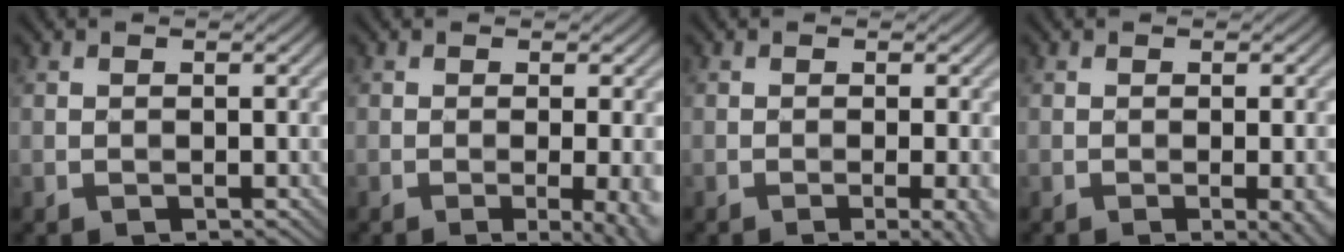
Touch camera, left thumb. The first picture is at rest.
{"total": 5.2, "force": [-1.1, 1.2, 4.9], "torque": [-0.066, -0.004, -0.013]}
{"total": 3.6, "force": [-1.1, 0.8, 3.4], "torque": [-0.045, 0.003, -0.018]}
{"total": 4.7, "force": [-1.5, 1.2, 4.3], "torque": [-0.052, -0.001, -0.015]}